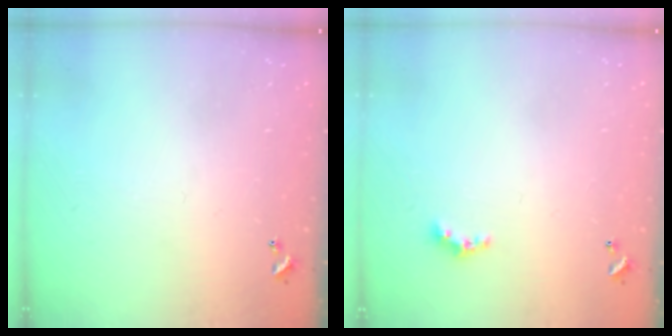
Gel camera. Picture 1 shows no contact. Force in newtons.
{"total": 2.8, "press": 2.7, "slide": 0.6}